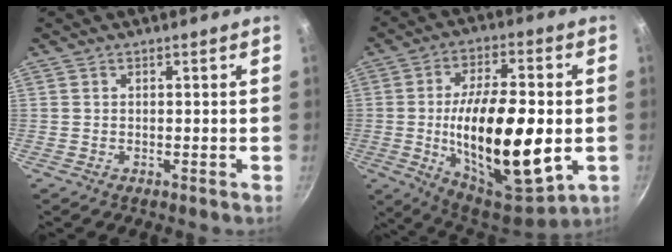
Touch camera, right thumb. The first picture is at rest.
{"total": 23.9, "force": [-2.6, 9.9, 21.6], "torque": [-0.352, 0.000, -0.033]}